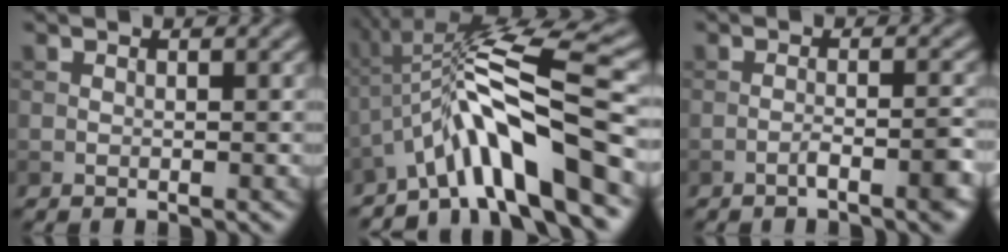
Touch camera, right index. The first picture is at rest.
{"total": 10.5, "force": [-4.3, 1.7, 9.4], "torque": [-0.145, 0.022, -0.078]}
{"total": 2.8, "force": [-1.5, 0.6, 2.3], "torque": [-0.033, 0.008, -0.029]}